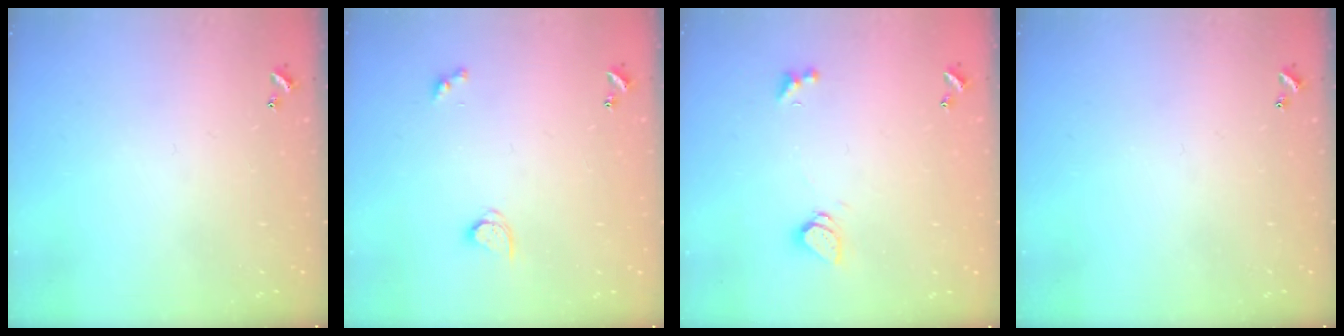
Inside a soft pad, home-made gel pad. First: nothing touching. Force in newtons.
{"total": 2.9, "press": 2.9, "slide": 0.3}
{"total": 2.2, "press": 2.2, "slide": 0.5}
{"total": 0.0}